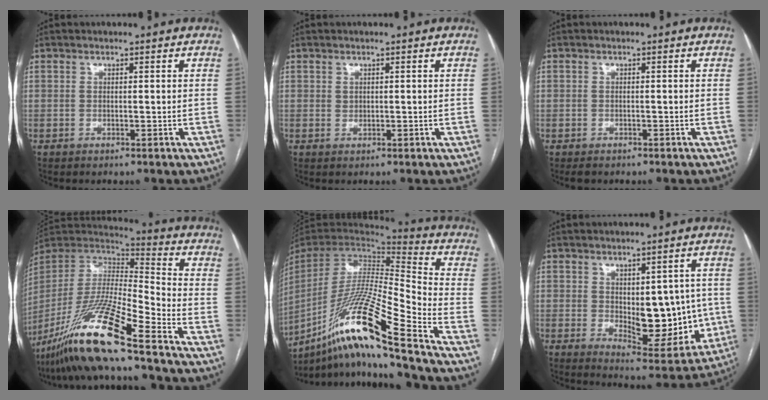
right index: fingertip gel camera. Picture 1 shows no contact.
{"total": 0.6, "force": [0.3, 0.4, 0.3], "torque": [-0.004, -0.002, 0.005]}
{"total": 1.6, "force": [-1.0, 1.2, 0.2], "torque": [-0.009, 0.002, -0.015]}
{"total": 19.5, "force": [-14.3, -0.4, 13.4], "torque": [-0.288, -0.031, -0.273]}
{"total": 23.8, "force": [-16.1, -1.0, 17.5], "torque": [-0.341, -0.033, -0.302]}
{"total": 12.9, "force": [-0.6, 5.9, 11.5], "torque": [-0.145, 0.000, 0.012]}